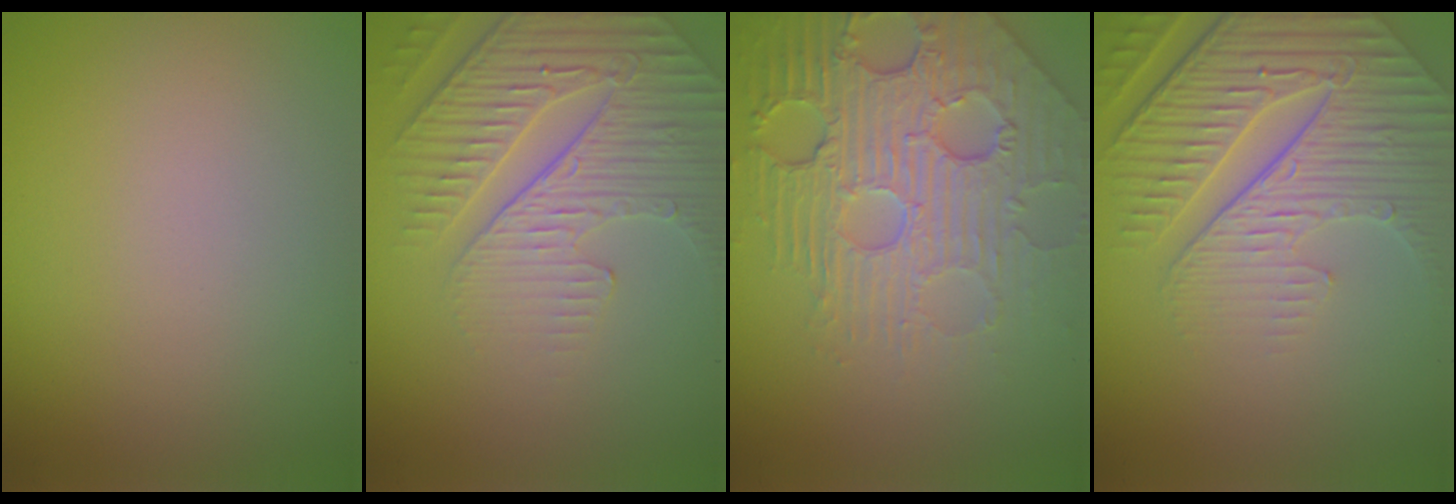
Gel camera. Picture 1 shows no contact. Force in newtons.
{"total": 4.6, "press": 4.3, "slide": 1.6}
{"total": 7.5, "press": 5.6, "slide": 5.0}
{"total": 8.3, "press": 6.0, "slide": 5.8}